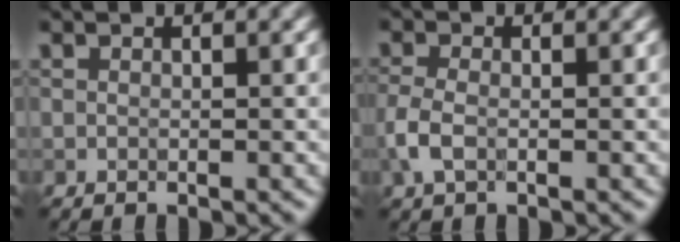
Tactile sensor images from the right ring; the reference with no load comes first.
{"total": 2.6, "force": [-0.8, 1.3, 2.0], "torque": [-0.052, -0.001, -0.024]}